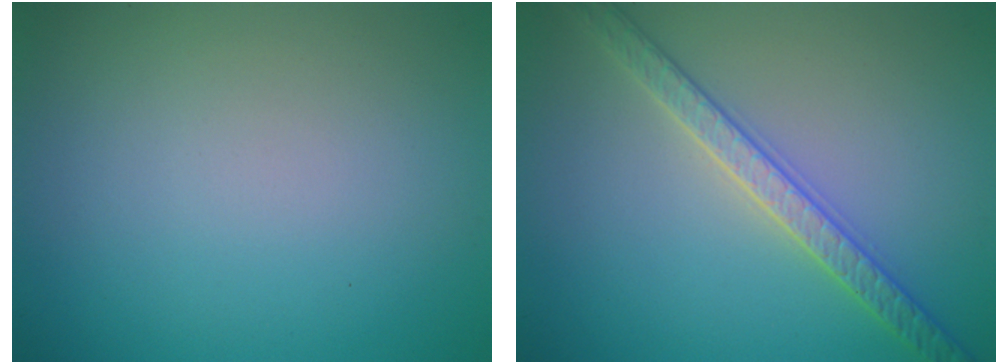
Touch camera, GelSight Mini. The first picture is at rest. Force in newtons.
{"total": 3.3, "press": 3.3, "slide": 0.1}